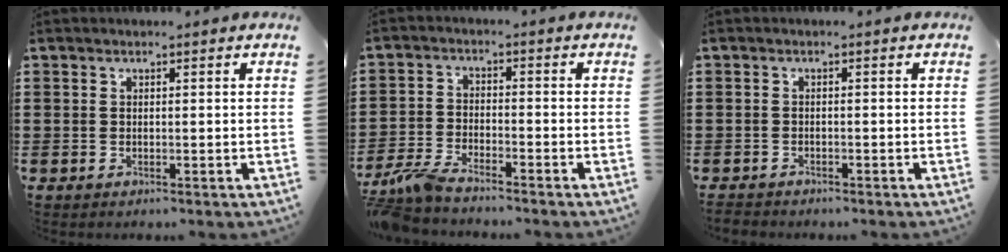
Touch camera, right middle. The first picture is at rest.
{"total": 4.8, "force": [-4.4, 0.6, 1.9], "torque": [-0.061, -0.008, -0.093]}
{"total": 1.2, "force": [-1.1, 0.5, -0.2], "torque": [0.000, 0.004, -0.026]}